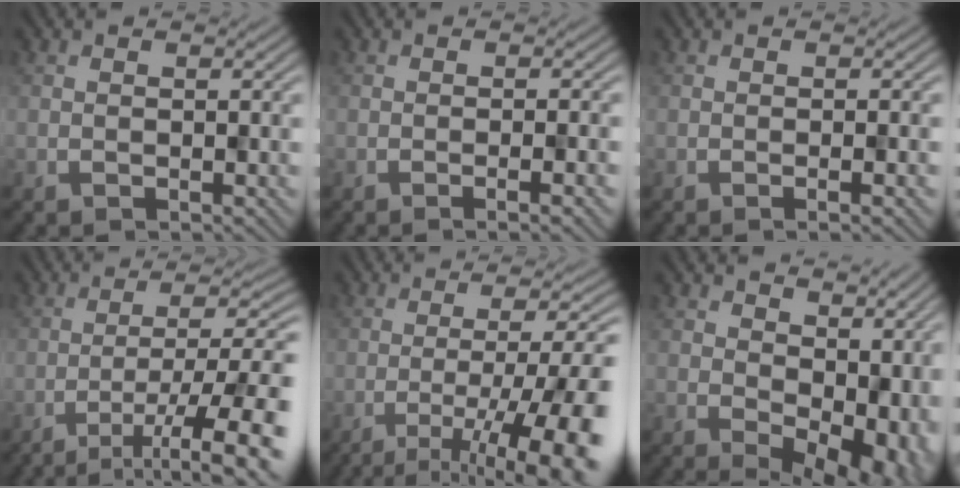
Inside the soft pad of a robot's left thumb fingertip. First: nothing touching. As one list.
[{"total": 3.2, "force": [-1.2, 0.6, 2.9], "torque": [-0.033, 0.009, -0.018]}, {"total": 2.1, "force": [-0.6, 0.4, 2.0], "torque": [-0.021, 0.005, -0.009]}, {"total": 12.6, "force": [-6.4, 3.3, 10.3], "torque": [-0.136, -0.002, -0.086]}, {"total": 13.6, "force": [-6.1, 3.8, 11.6], "torque": [-0.149, -0.004, -0.081]}, {"total": 11.9, "force": [1.8, 7.8, 8.8], "torque": [-0.099, -0.026, 0.073]}]